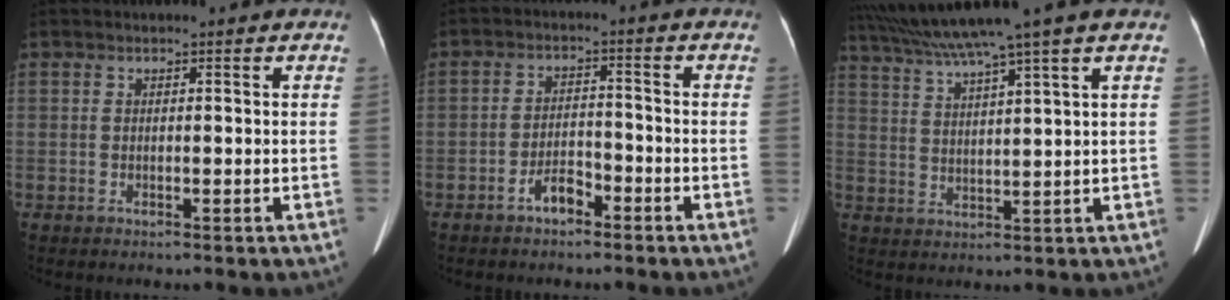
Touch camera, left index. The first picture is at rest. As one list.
[{"total": 3.7, "force": [-2.7, 1.5, 2.1], "torque": [-0.040, 0.009, -0.047]}, {"total": 9.9, "force": [7.9, -2.2, 5.6], "torque": [-0.098, 0.023, 0.135]}]